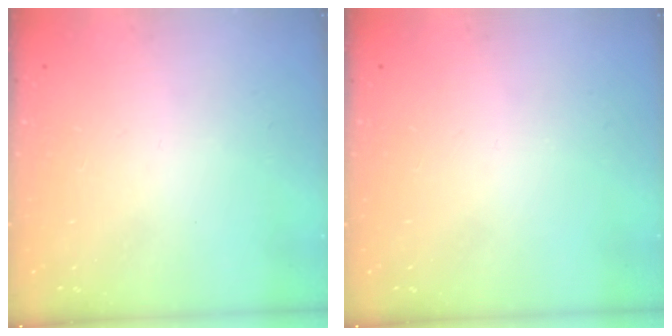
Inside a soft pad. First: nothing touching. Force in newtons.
{"total": 0.0}